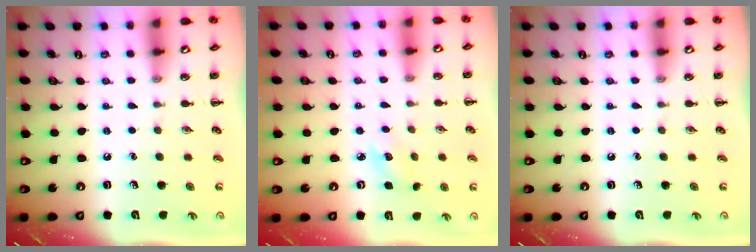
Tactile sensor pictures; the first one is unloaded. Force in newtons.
{"total": 3.7, "press": 3.6, "slide": 1.0}
{"total": 0.0}